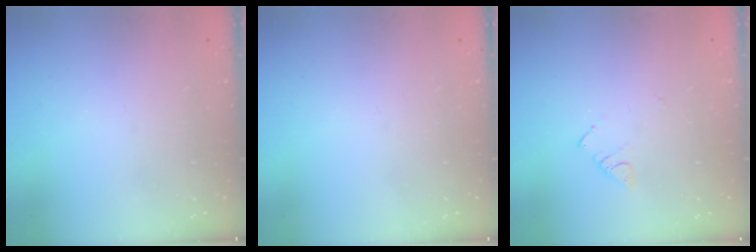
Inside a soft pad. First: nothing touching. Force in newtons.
{"total": 0.0}
{"total": 3.0, "press": 2.9, "slide": 0.4}